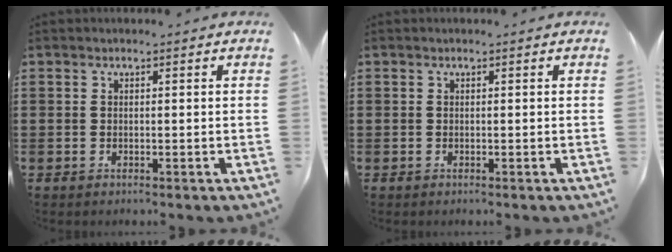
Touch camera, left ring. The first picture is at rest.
{"total": 0.0}